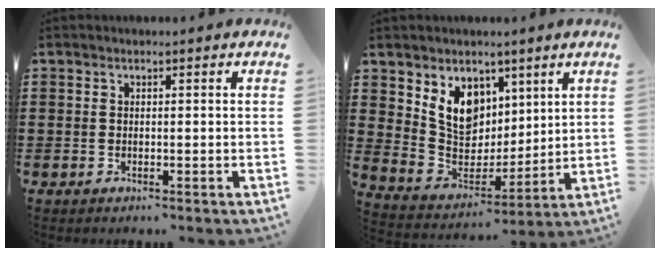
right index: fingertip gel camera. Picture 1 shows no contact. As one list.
[{"total": 9.1, "force": [5.0, 6.9, 3.1], "torque": [-0.092, -0.015, 0.101]}]